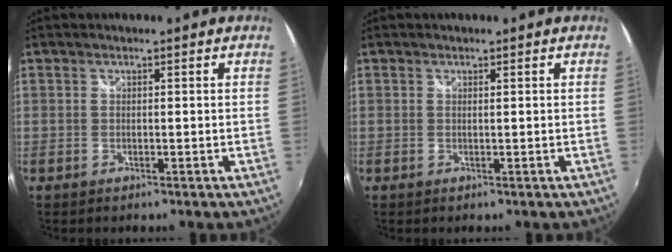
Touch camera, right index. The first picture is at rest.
{"total": 0.6, "force": [0.1, -0.4, -0.4], "torque": [0.008, 0.001, 0.000]}